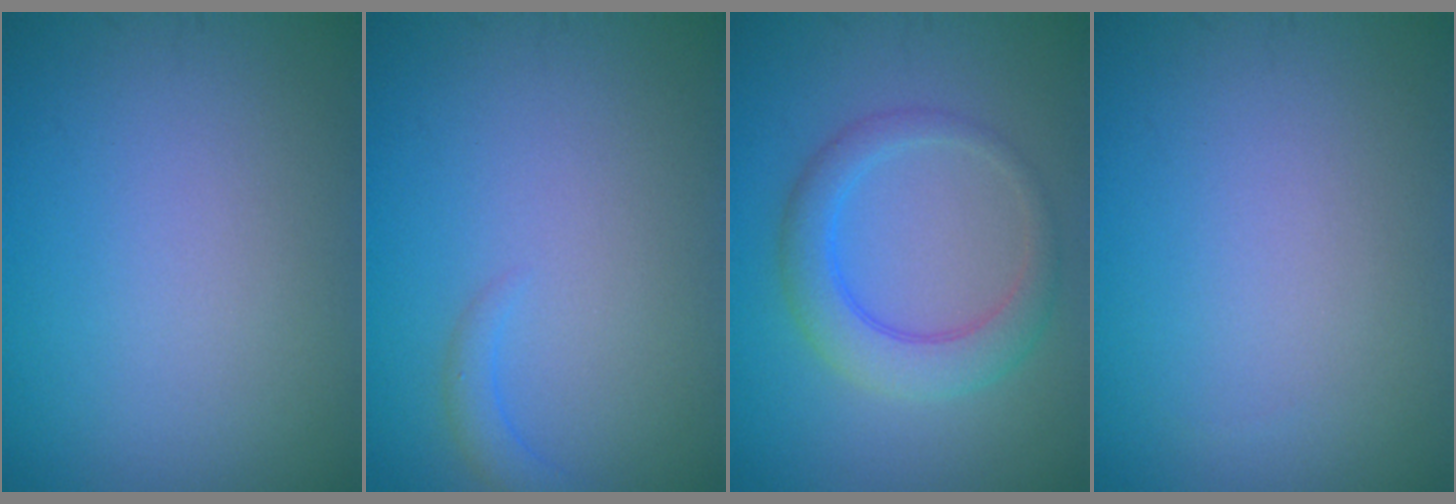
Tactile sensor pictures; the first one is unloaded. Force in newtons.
{"total": 1.4, "press": 1.4, "slide": 0.2}
{"total": 3.9, "press": 3.9, "slide": 0.2}
{"total": 0.0}